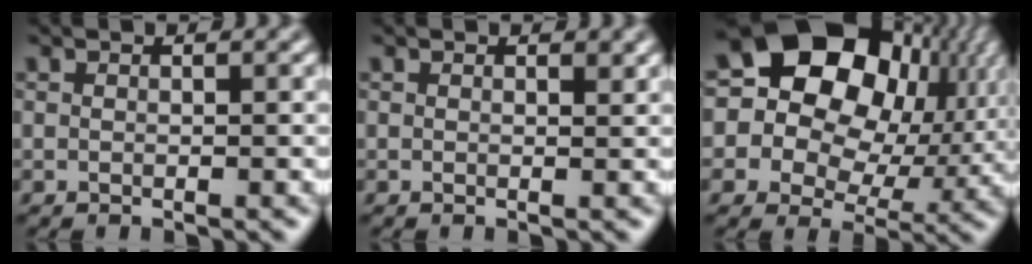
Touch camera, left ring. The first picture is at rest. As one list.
[{"total": 0.7, "force": [0.5, 0.2, 0.4], "torque": [-0.004, -0.001, 0.007]}, {"total": 20.0, "force": [5.8, 15.4, 11.2], "torque": [-0.215, 0.054, 0.085]}]